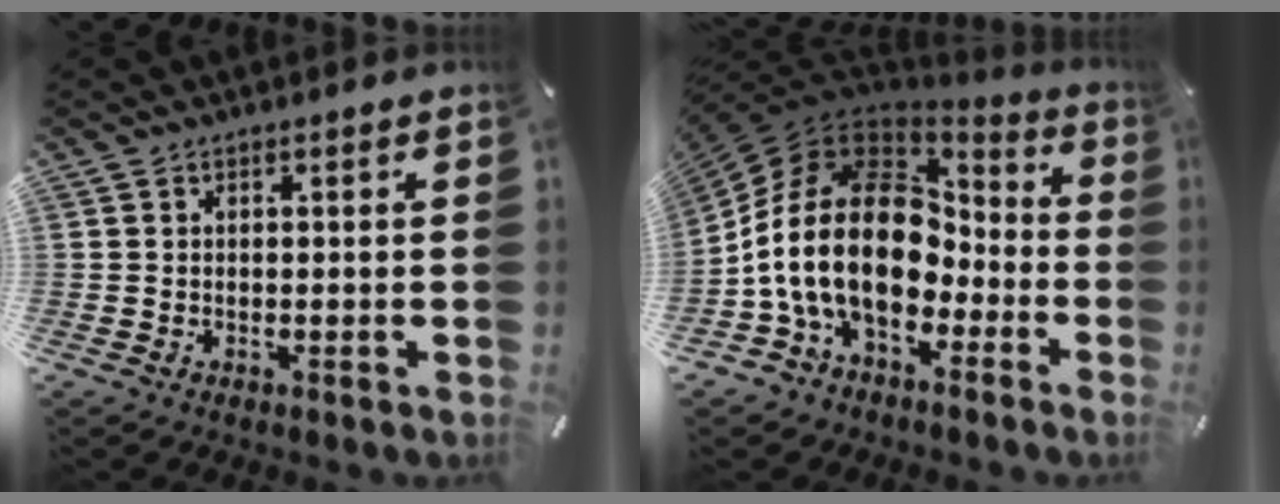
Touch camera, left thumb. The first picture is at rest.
{"total": 22.8, "force": [-1.9, 15.3, 16.8], "torque": [-0.344, 0.016, -0.027]}